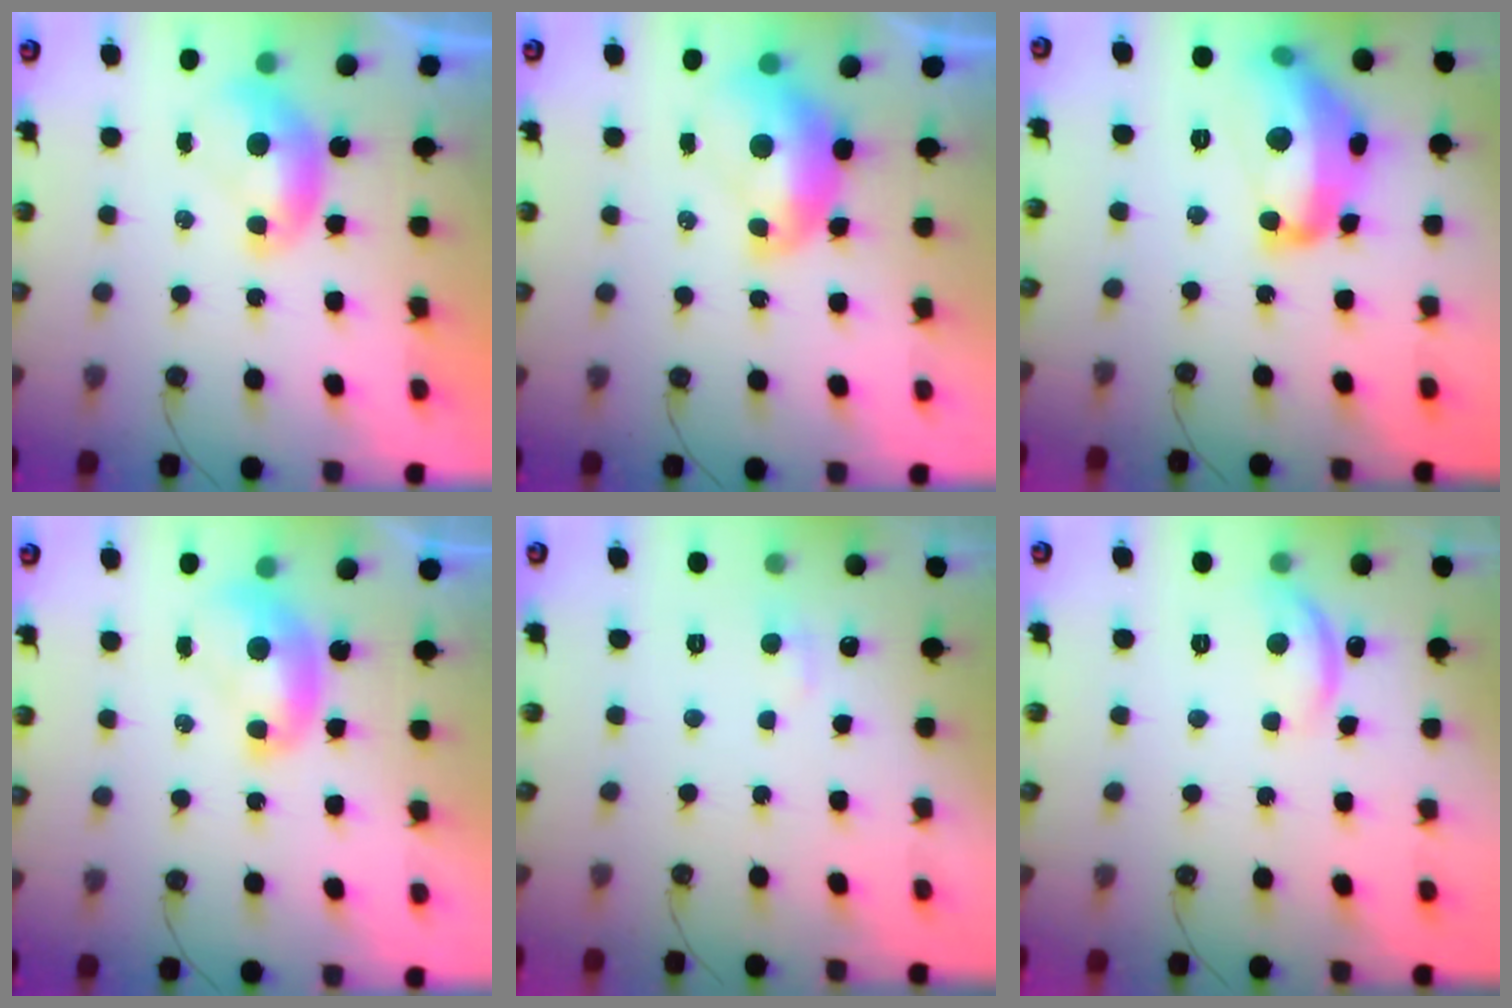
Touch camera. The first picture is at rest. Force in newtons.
{"total": 2.6, "press": 2.5, "slide": 0.7}
{"total": 14.5, "press": 14.5, "slide": 0.8}
{"total": 1.6, "press": 1.6, "slide": 0.3}
{"total": 1.3, "press": 1.1, "slide": 0.6}
{"total": 5.8, "press": 5.8, "slide": 0.6}